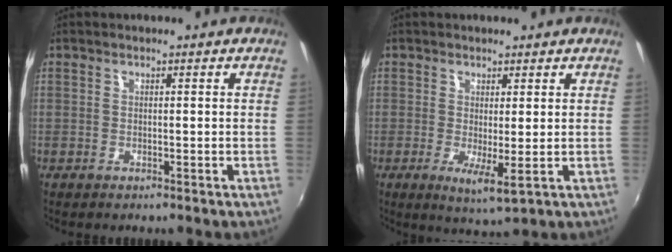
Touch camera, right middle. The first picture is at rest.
{"total": 4.4, "force": [-0.3, 0.6, 4.4], "torque": [-0.076, -0.018, -0.003]}